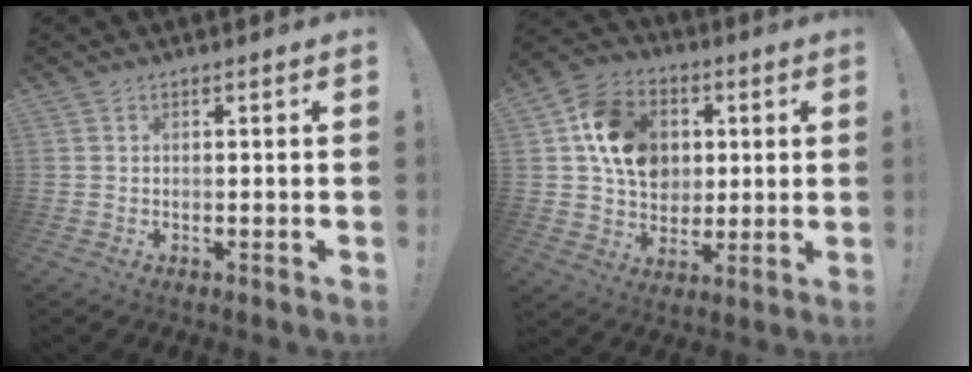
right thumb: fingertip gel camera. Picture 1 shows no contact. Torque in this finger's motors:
{"motor_torque": [1.58, 2.45, 0.58, -0.35, 0.42]}